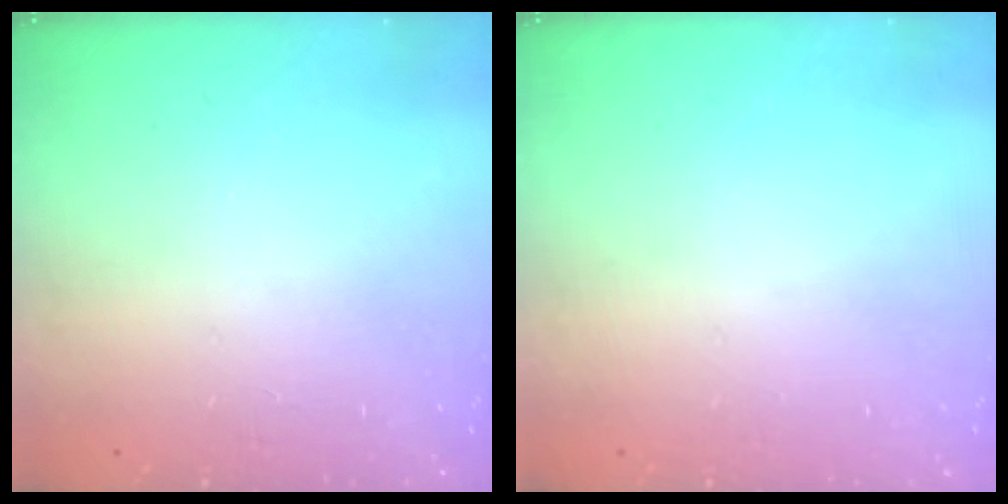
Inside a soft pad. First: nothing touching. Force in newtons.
{"total": 0.0}